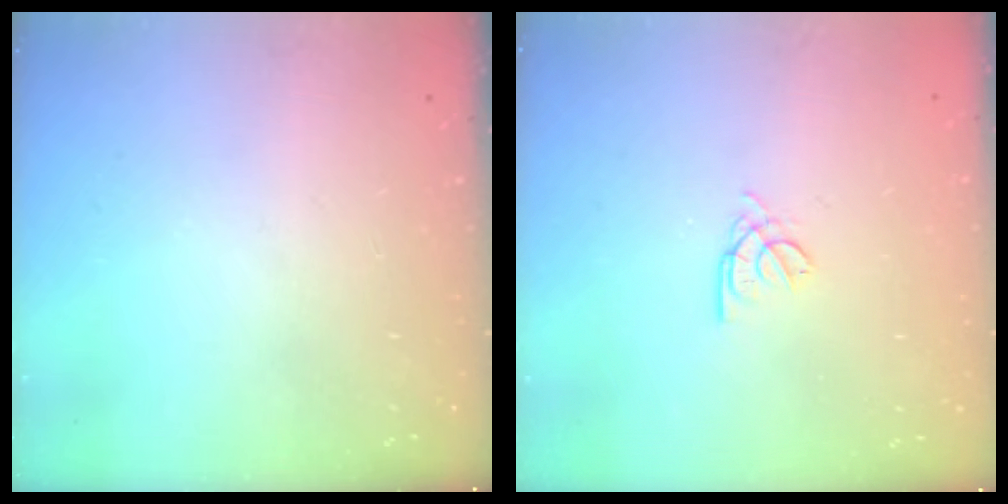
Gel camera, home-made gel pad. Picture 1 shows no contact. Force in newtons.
{"total": 2.2, "press": 2.1, "slide": 0.6}